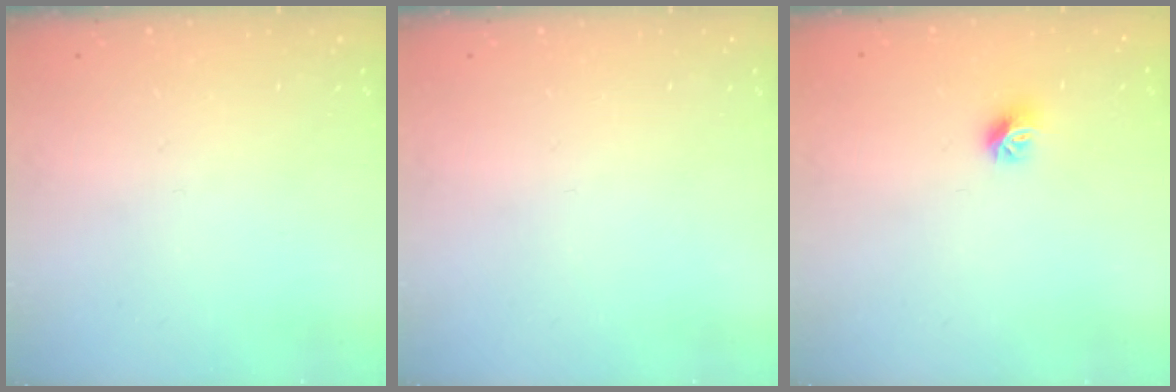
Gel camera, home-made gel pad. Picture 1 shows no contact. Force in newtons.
{"total": 0.0}
{"total": 8.0, "press": 7.9, "slide": 0.6}